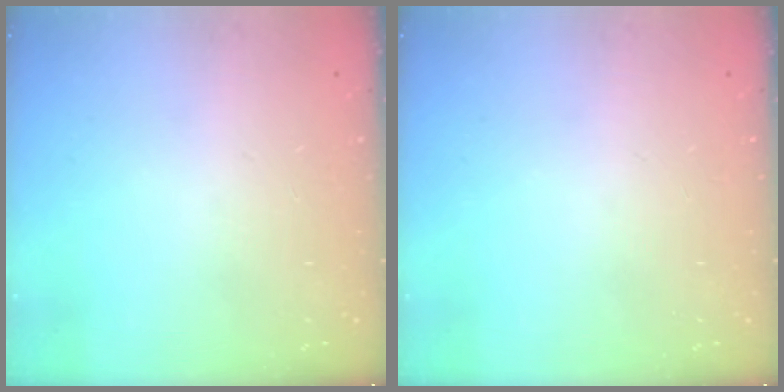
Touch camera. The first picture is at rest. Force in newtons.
{"total": 0.0}